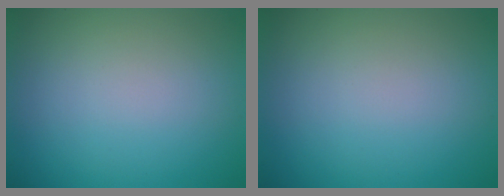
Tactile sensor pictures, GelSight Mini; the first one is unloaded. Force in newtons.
{"total": 0.0}